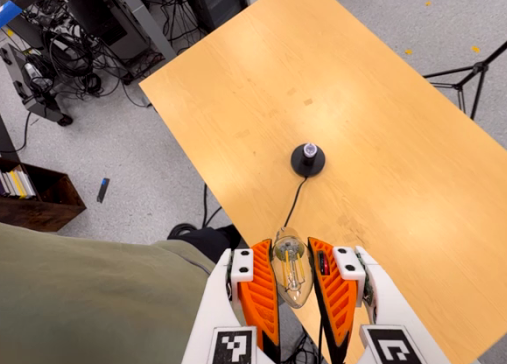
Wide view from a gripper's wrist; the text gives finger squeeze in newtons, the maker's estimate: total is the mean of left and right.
{"total": 21.9, "left": 24.7, "right": 19.1}